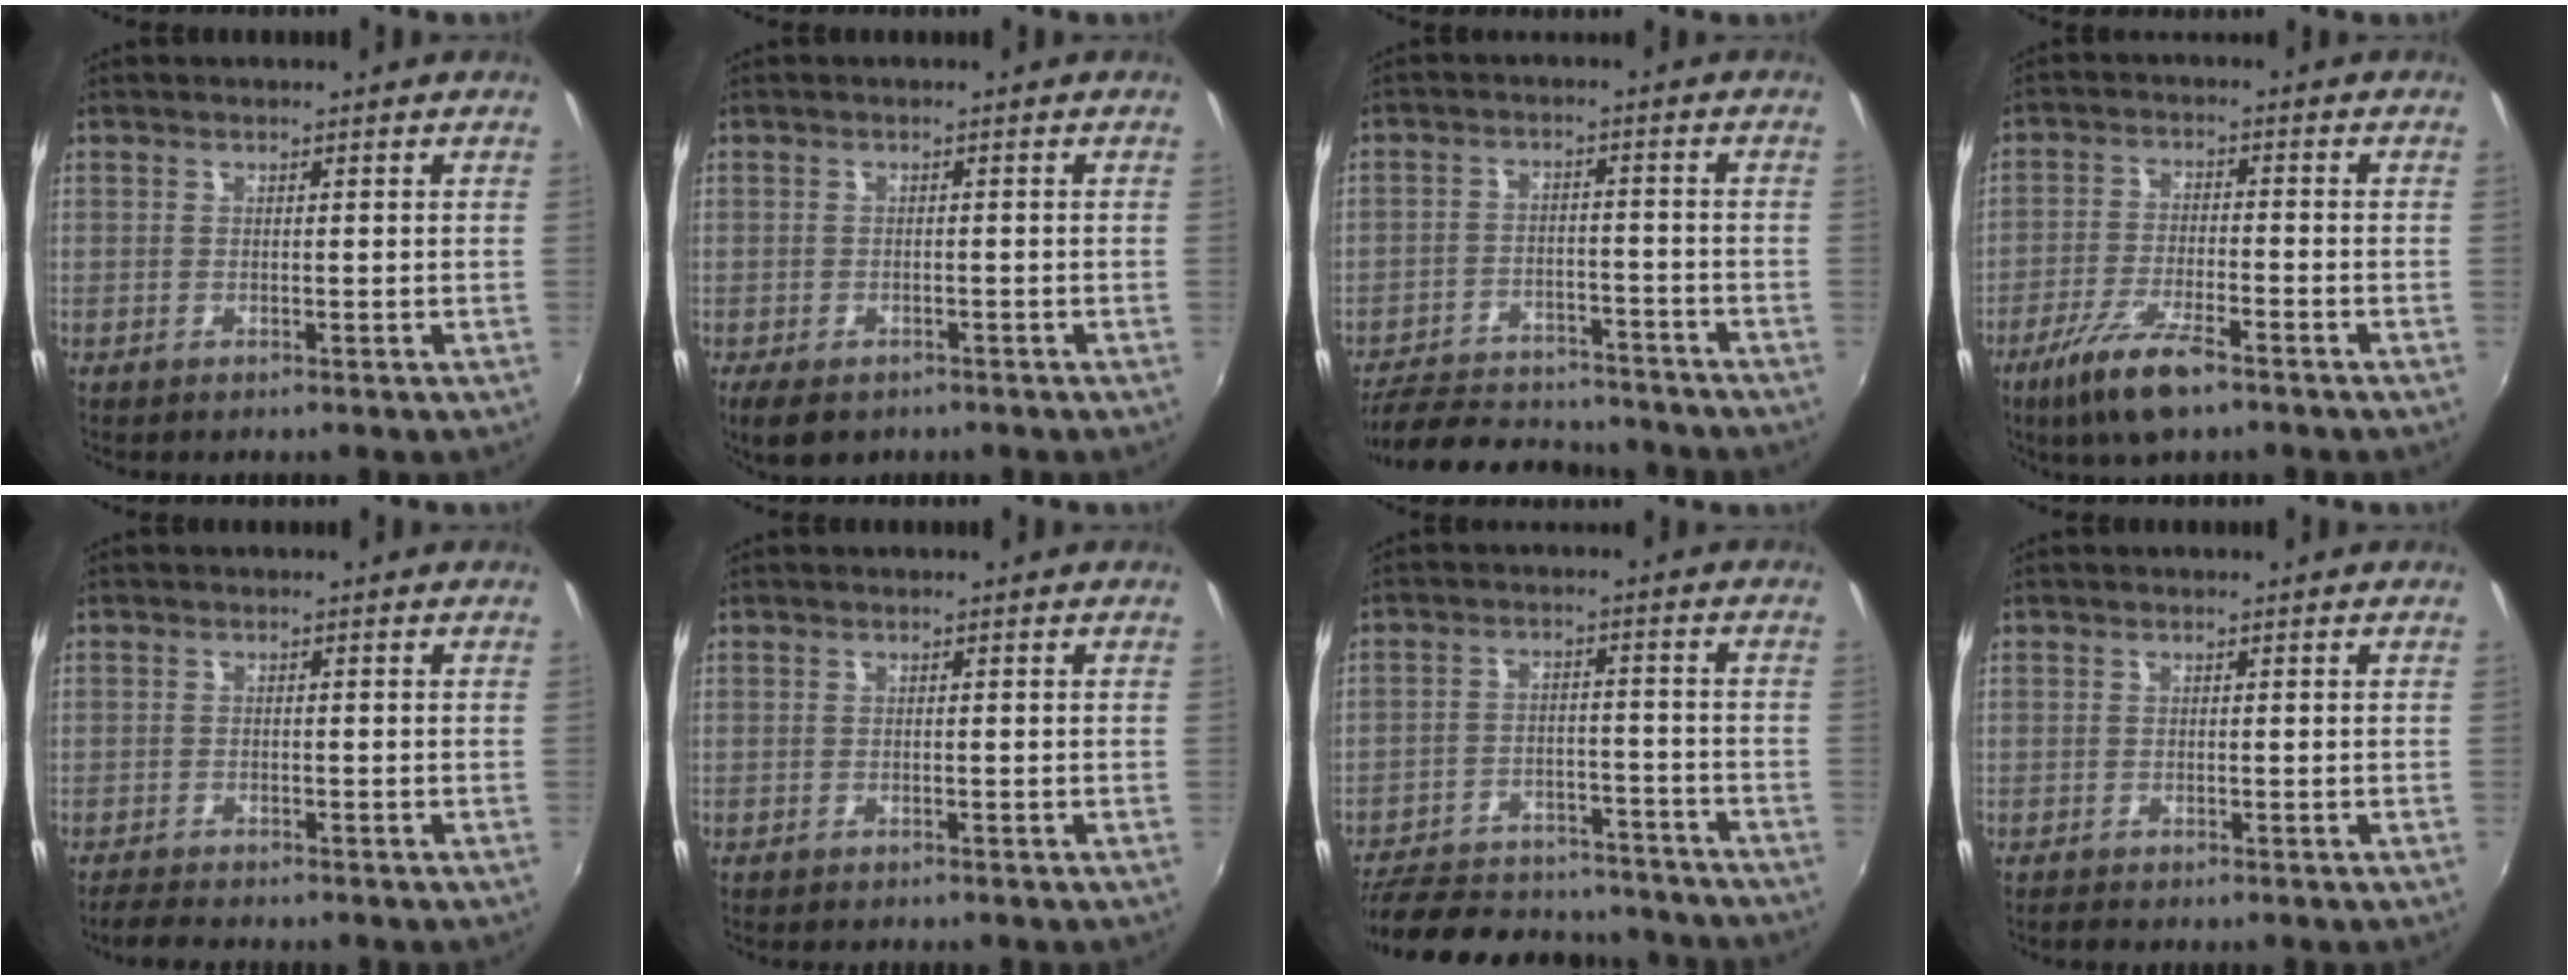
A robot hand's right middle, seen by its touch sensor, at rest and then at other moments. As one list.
[{"total": 5.4, "force": [-3.6, 2.8, 2.9], "torque": [-0.067, -0.021, -0.055]}, {"total": 16.0, "force": [-13.8, 6.0, 5.4], "torque": [-0.135, 0.013, -0.192]}, {"total": 9.7, "force": [-6.4, 2.4, 6.9], "torque": [-0.156, -0.021, -0.122]}, {"total": 2.9, "force": [-2.7, 0.6, 0.6], "torque": [-0.030, -0.008, -0.053]}, {"total": 0.5, "force": [-0.5, 0.2, 0.1], "torque": [-0.003, -0.001, -0.008]}, {"total": 22.5, "force": [-19.0, 8.8, 8.2], "torque": [-0.181, 0.022, -0.248]}, {"total": 1.0, "force": [-0.9, 0.4, 0.0], "torque": [-0.004, -0.001, -0.017]}]